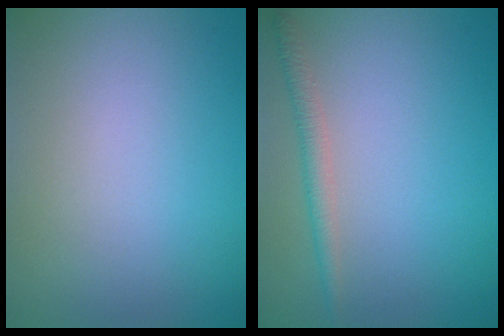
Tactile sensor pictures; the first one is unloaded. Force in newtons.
{"total": 1.9, "press": 1.9, "slide": 0.0}